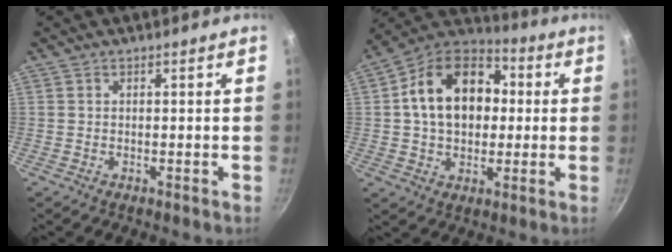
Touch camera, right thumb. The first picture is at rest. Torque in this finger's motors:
{"motor_torque": [-0.70, 1.46, 0.20, 0.11, 0.16]}